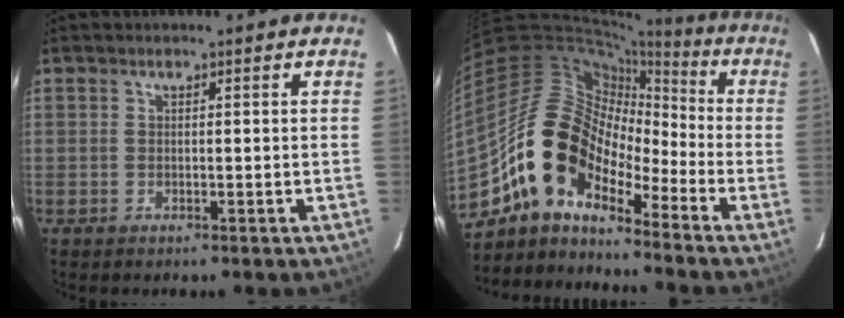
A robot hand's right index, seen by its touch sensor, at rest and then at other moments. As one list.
[{"total": 13.3, "force": [-9.0, 7.1, 6.7], "torque": [-0.116, 0.019, -0.186]}]